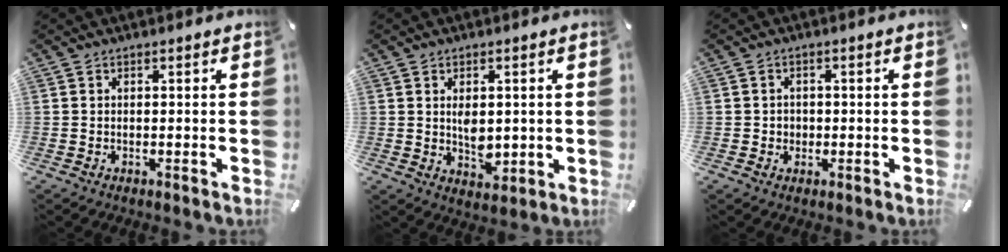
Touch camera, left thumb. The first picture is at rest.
{"total": 5.5, "force": [0.6, 3.6, 4.0], "torque": [-0.061, -0.003, 0.007]}
{"total": 2.0, "force": [-0.2, 2.0, 0.1], "torque": [-0.005, 0.007, -0.007]}